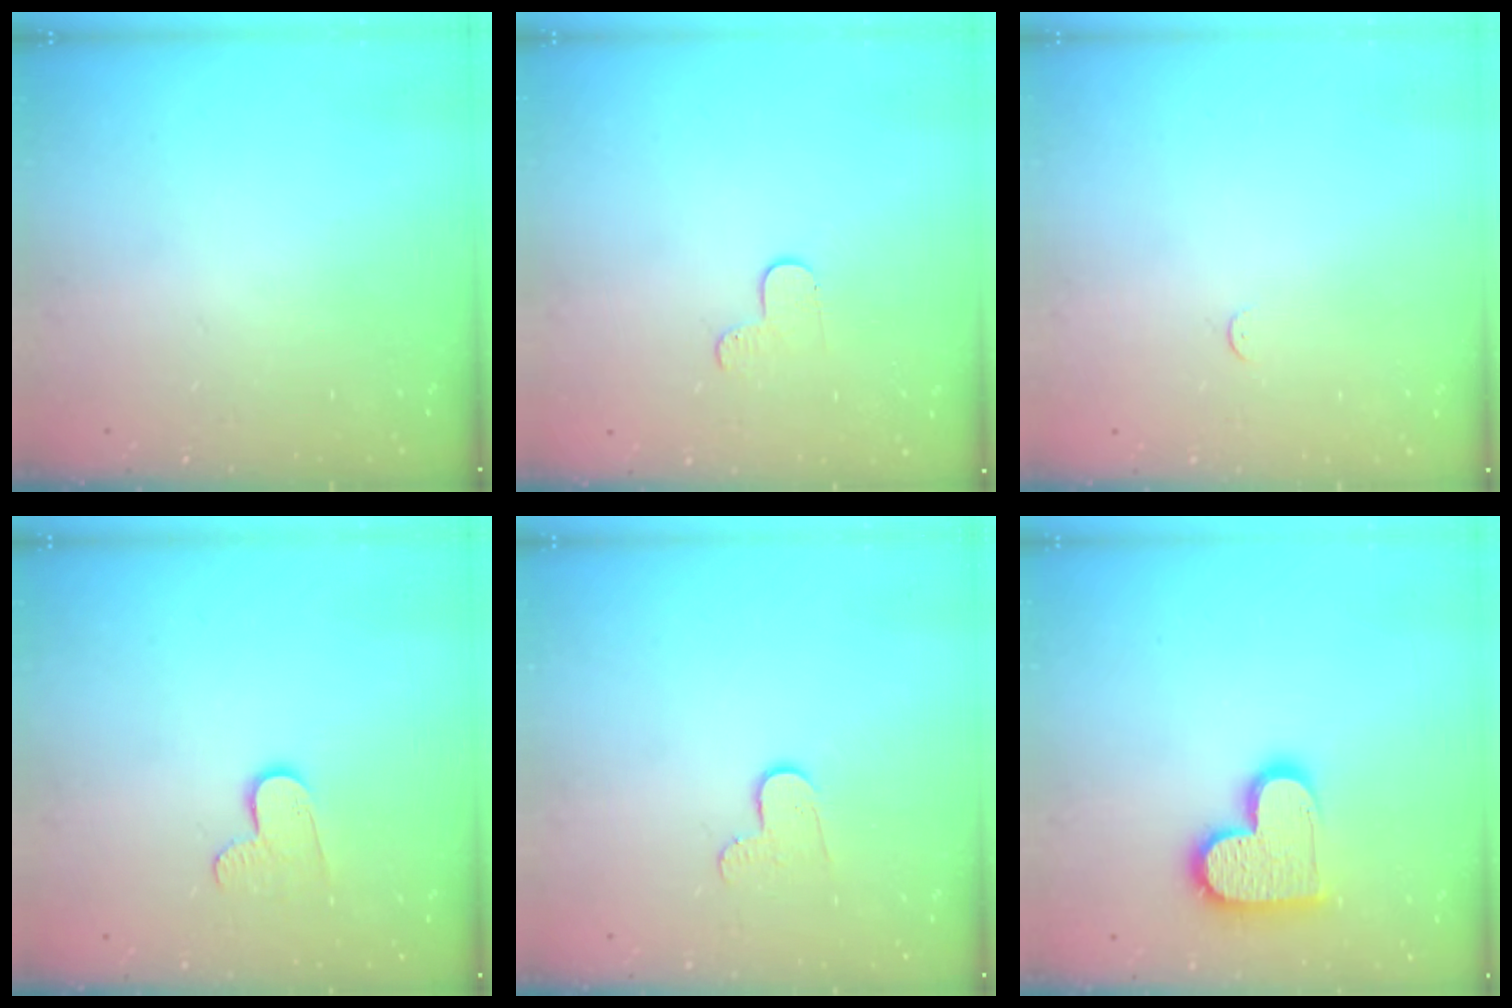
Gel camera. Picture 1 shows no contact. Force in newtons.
{"total": 3.9, "press": 3.9, "slide": 0.4}
{"total": 2.3, "press": 2.3, "slide": 0.3}
{"total": 6.9, "press": 6.9, "slide": 0.2}
{"total": 6.2, "press": 6.1, "slide": 0.5}
{"total": 13.8, "press": 13.8, "slide": 0.6}